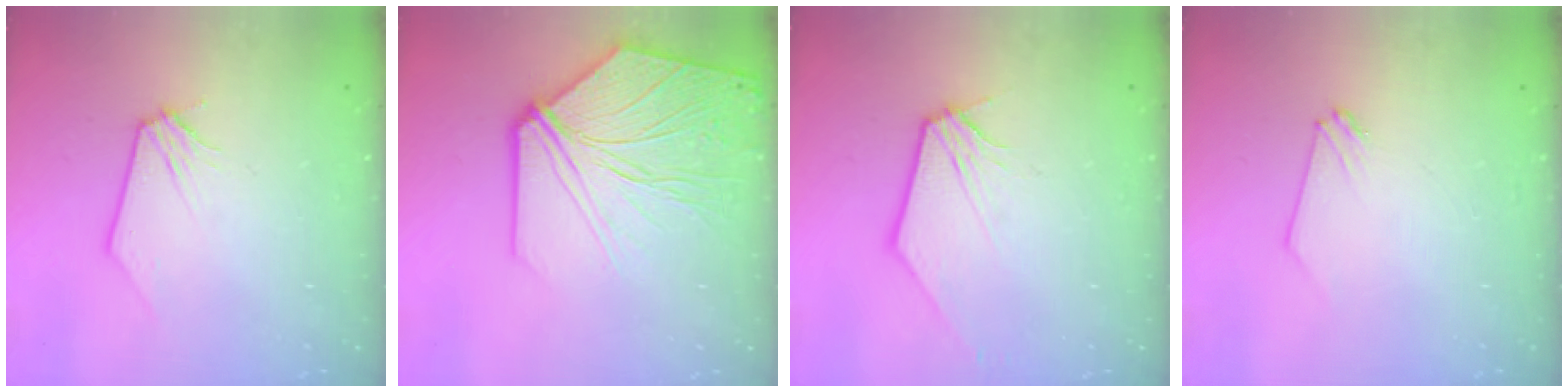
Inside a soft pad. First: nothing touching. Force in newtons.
{"total": 16.1, "press": 15.9, "slide": 2.9}
{"total": 1.2, "press": 1.2, "slide": 0.3}
{"total": 0.0}